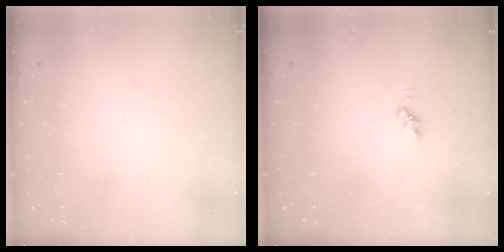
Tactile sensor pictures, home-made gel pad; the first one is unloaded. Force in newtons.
{"total": 3.0, "press": 3.0, "slide": 0.4}